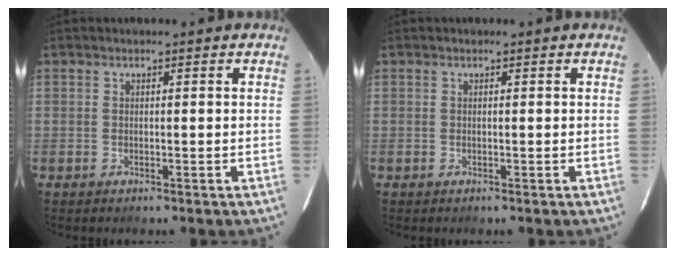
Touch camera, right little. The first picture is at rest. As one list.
[{"total": 0.0}]